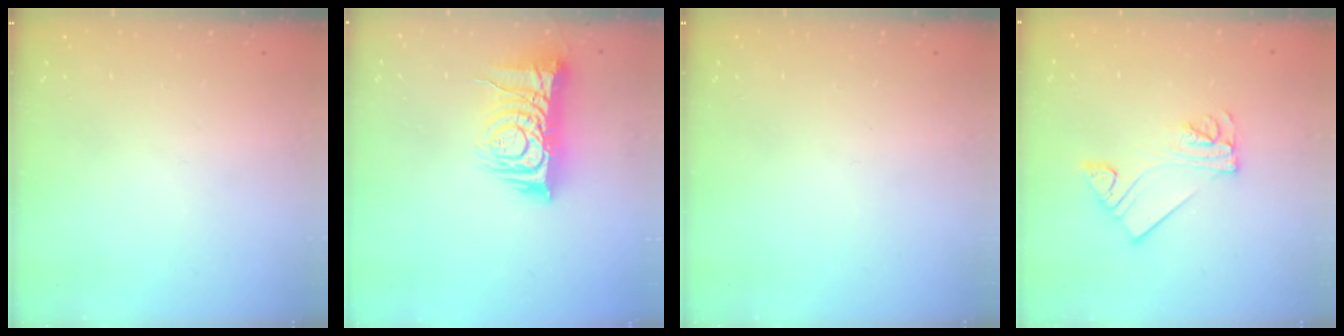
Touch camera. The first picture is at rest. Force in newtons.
{"total": 12.2, "press": 12.1, "slide": 1.3}
{"total": 0.0}
{"total": 7.9, "press": 7.9, "slide": 0.8}